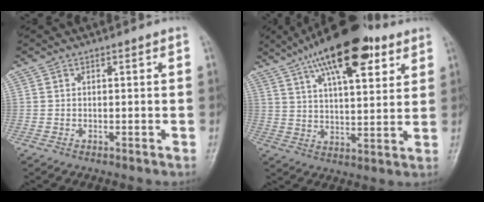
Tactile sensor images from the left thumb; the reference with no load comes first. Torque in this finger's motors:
{"motor_torque": [0.83, -0.05, 1.72, -1.05, 0.49]}